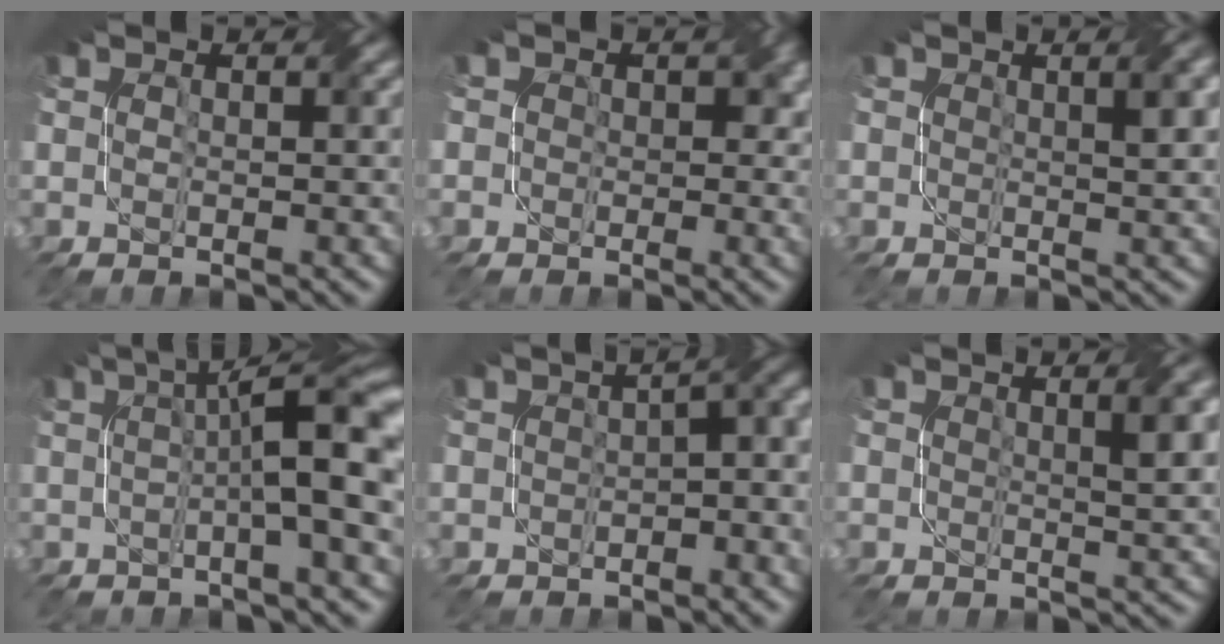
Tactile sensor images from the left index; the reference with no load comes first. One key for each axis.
{"total": 3.5, "fx": 0.2, "fy": 3.0, "fz": 1.7, "tx": -0.007, "ty": 0.011, "tz": 0.001}
{"total": 1.9, "fx": 0.6, "fy": 0.5, "fz": 1.8, "tx": -0.014, "ty": 0.007, "tz": 0.009}
{"total": 9.3, "fx": 0.9, "fy": 1.8, "fz": 9.1, "tx": -0.113, "ty": 0.024, "tz": 0.008}
{"total": 6.7, "fx": -0.6, "fy": 3.0, "fz": 6.0, "tx": -0.025, "ty": 0.020, "tz": -0.014}
{"total": 3.0, "fx": 0.9, "fy": 0.8, "fz": 2.8, "tx": -0.024, "ty": 0.008, "tz": 0.014}